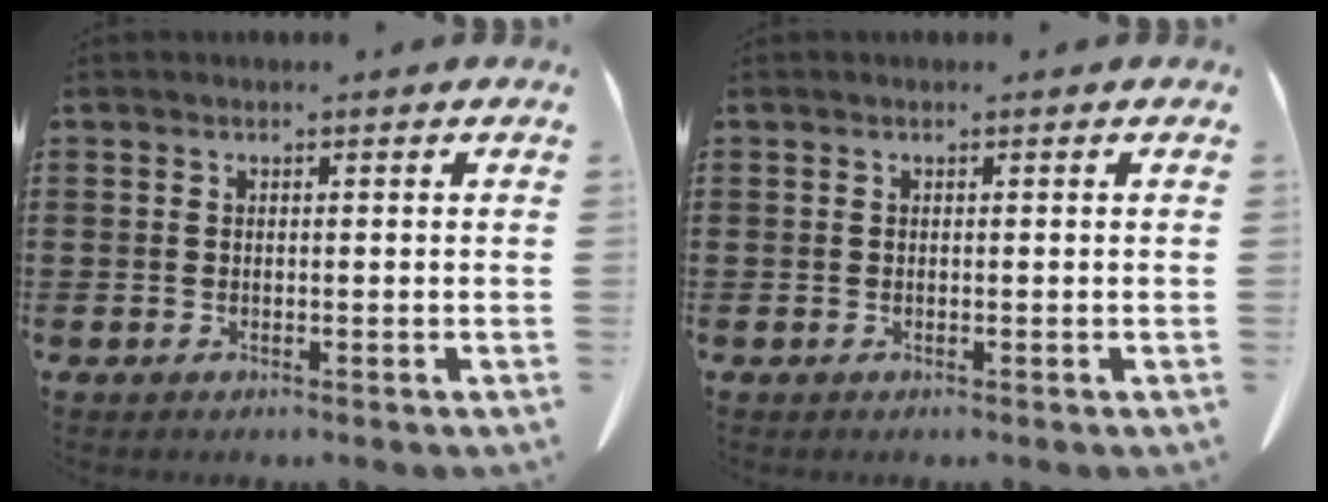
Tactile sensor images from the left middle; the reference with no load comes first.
{"total": 0.0}